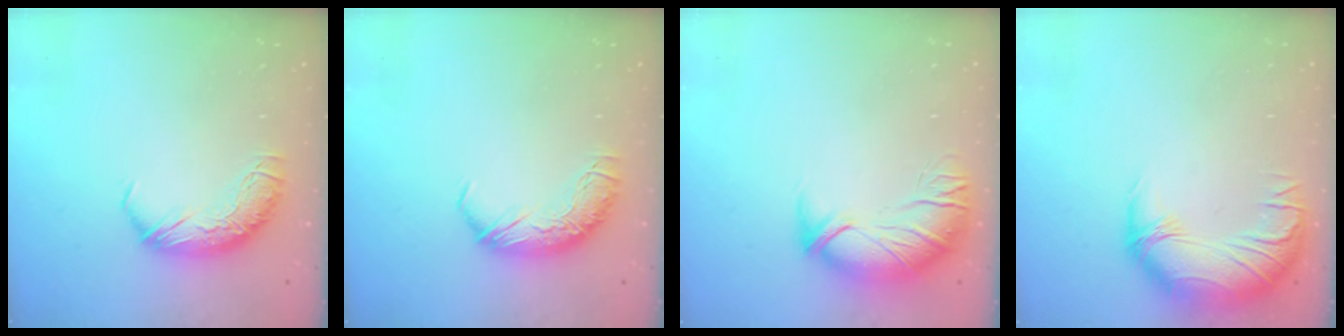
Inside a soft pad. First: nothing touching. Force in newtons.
{"total": 0.0}
{"total": 2.7, "press": 1.2, "slide": 2.4}
{"total": 2.8, "press": 0.1, "slide": 2.8}